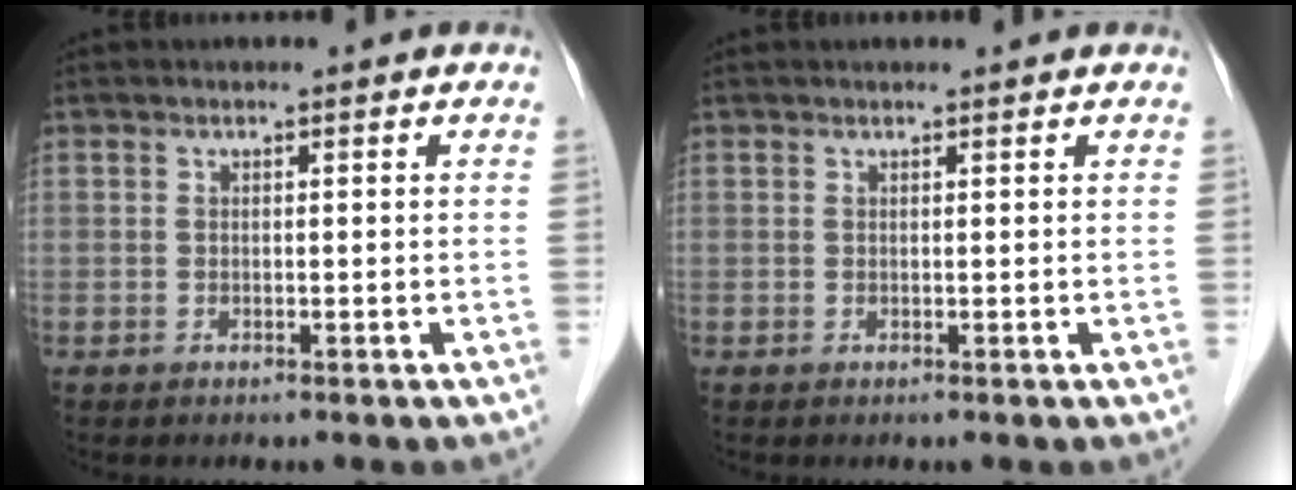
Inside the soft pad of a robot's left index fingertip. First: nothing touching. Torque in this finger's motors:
{"motor_torque": [0.53, -0.94, -0.05, -0.02]}